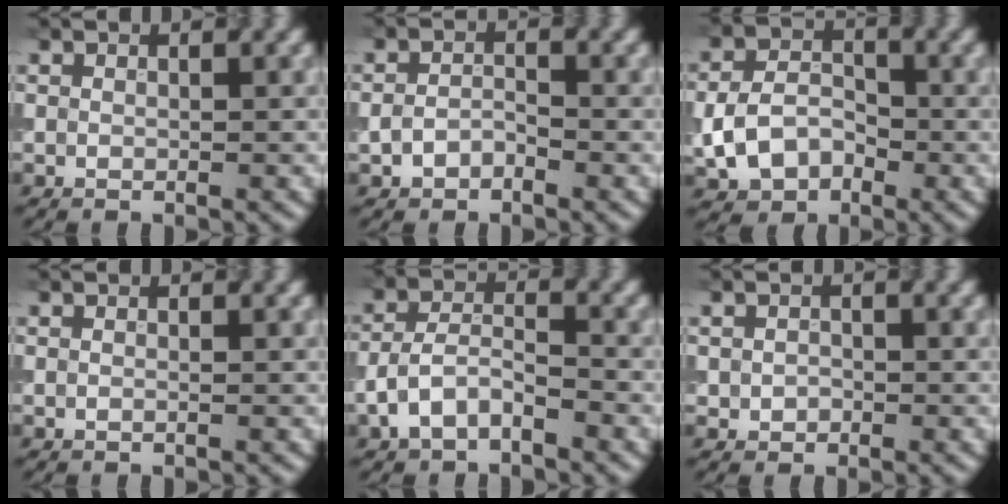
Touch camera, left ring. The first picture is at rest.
{"total": 1.8, "force": [-0.8, 1.1, 1.1], "torque": [-0.026, 0.003, -0.020]}
{"total": 4.8, "force": [-1.5, 3.7, 2.8], "torque": [-0.057, -0.003, -0.028]}
{"total": 0.0}
{"total": 3.8, "force": [-2.2, 1.9, 2.4], "torque": [-0.046, 0.011, -0.050]}
{"total": 1.1, "force": [-0.2, 1.0, 0.5], "torque": [-0.005, -0.003, -0.007]}